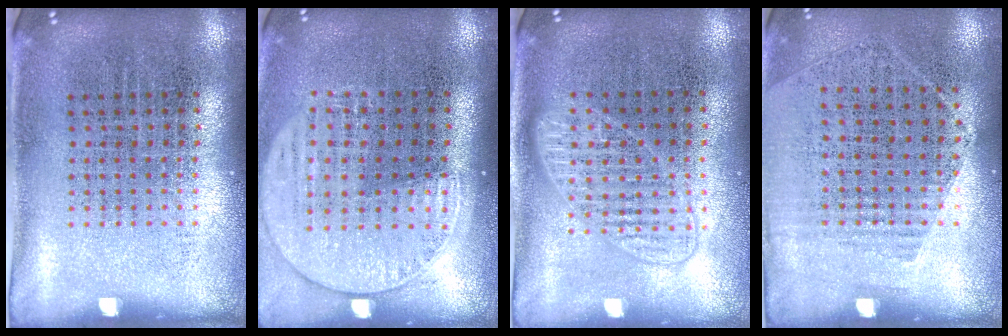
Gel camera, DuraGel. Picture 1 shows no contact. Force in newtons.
{"total": 1.5, "press": 1.4, "slide": 0.6}
{"total": 1.2, "press": 1.2, "slide": 0.2}
{"total": 1.3, "press": 1.0, "slide": 0.8}